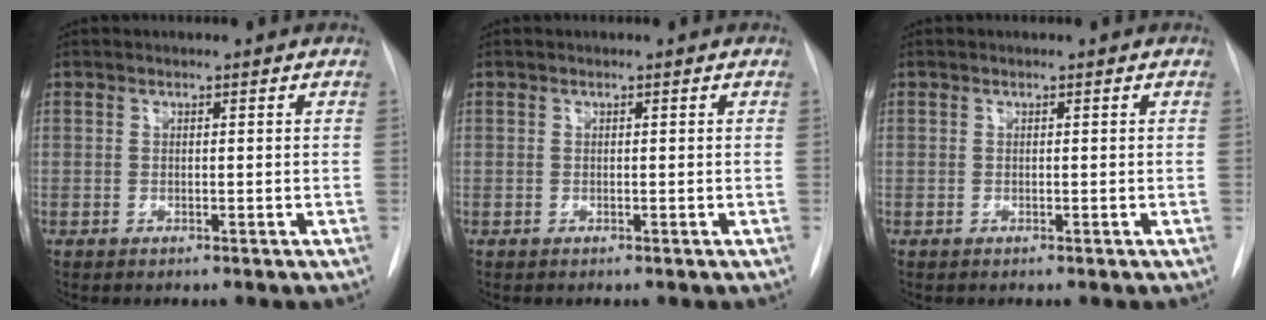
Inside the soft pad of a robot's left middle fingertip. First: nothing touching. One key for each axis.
{"total": 0.0}
{"total": 0.0}